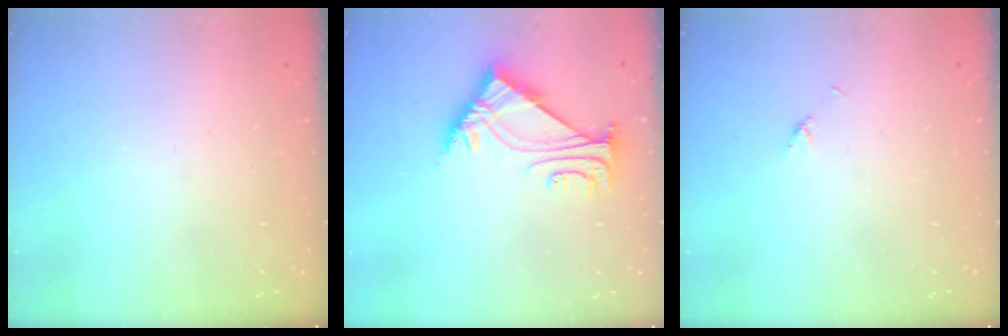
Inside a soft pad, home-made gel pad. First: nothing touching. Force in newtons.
{"total": 6.3, "press": 6.2, "slide": 0.8}
{"total": 2.1, "press": 2.1, "slide": 0.3}